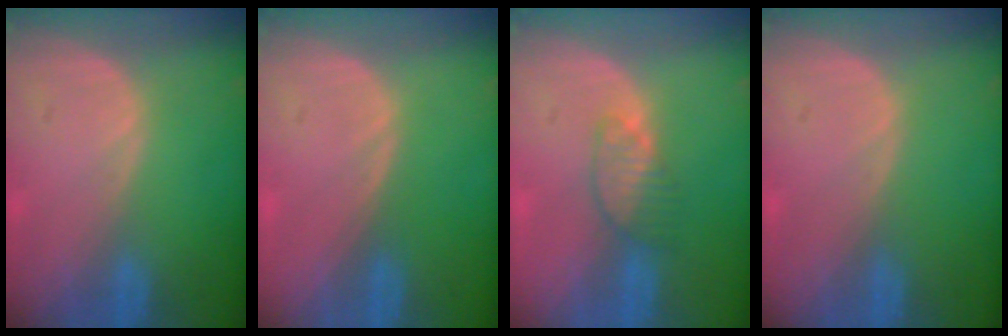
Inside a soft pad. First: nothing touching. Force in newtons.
{"total": 0.0}
{"total": 3.4, "press": 3.4, "slide": 0.3}
{"total": 0.0}